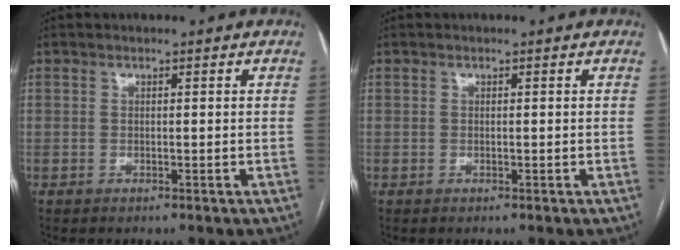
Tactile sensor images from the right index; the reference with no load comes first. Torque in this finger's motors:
{"motor_torque": [-0.07, 0.01, -0.02, 0.01]}